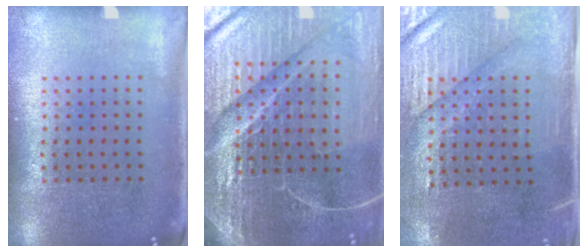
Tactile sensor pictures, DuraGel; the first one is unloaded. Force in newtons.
{"total": 6.8, "press": 6.0, "slide": 3.1}
{"total": 3.2, "press": 2.9, "slide": 1.5}